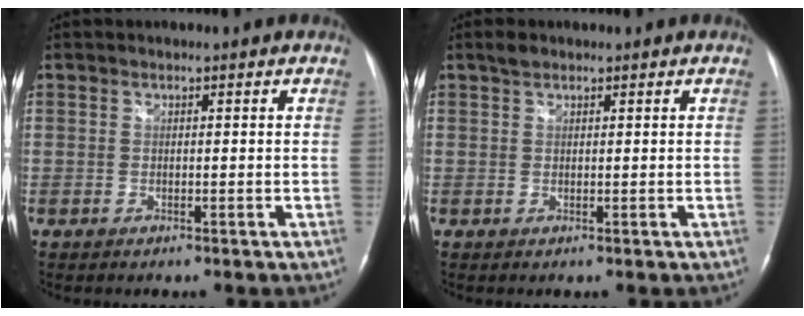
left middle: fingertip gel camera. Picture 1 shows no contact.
{"total": 1.3, "force": [1.0, 0.6, 0.5], "torque": [-0.014, 0.009, 0.019]}